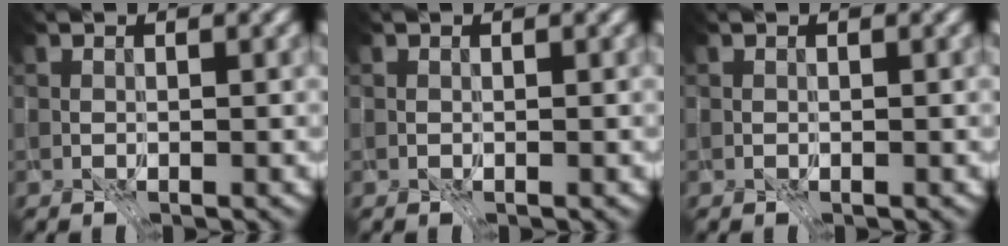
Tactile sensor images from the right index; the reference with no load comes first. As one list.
[{"total": 0.0}, {"total": 0.0}]